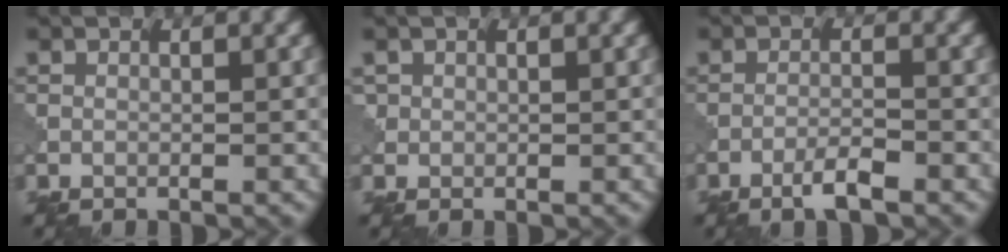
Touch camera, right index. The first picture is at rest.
{"total": 1.1, "force": [0.5, 1.0, 0.1], "torque": [0.001, 0.004, 0.007]}
{"total": 2.2, "force": [-1.7, 0.0, 1.5], "torque": [-0.032, 0.006, -0.031]}